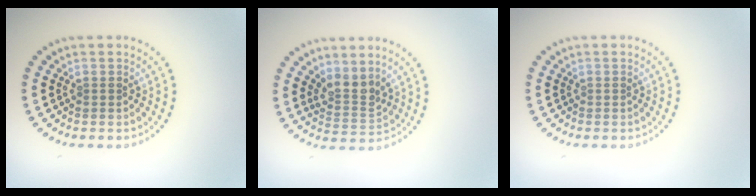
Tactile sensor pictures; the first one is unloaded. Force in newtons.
{"total": 2.6, "press": 1.9, "slide": 1.9}
{"total": 0.0}